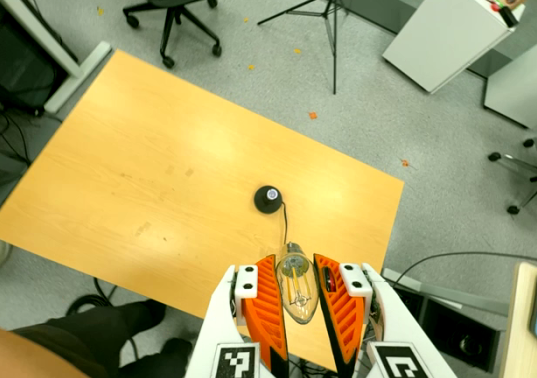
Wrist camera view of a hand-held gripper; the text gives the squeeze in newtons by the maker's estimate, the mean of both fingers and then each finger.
{"total": 14.5, "left": 16.0, "right": 13.0}